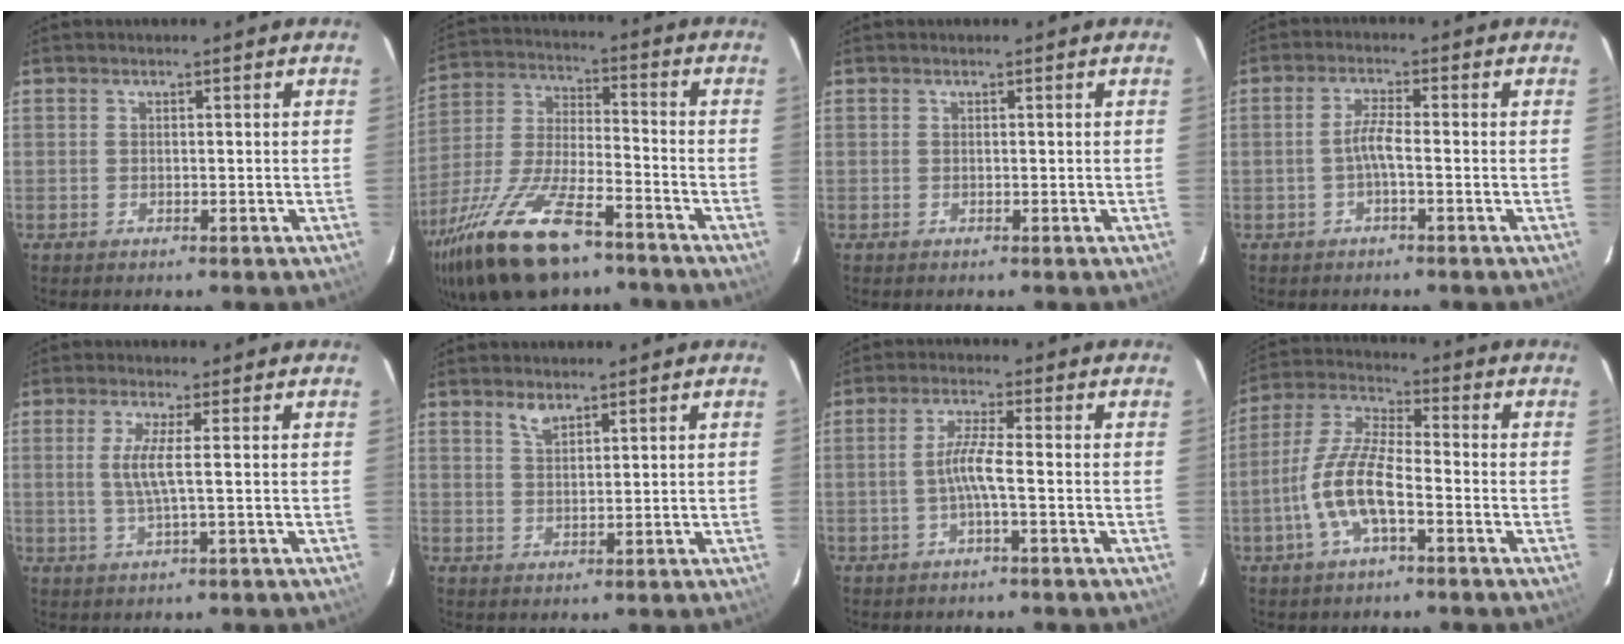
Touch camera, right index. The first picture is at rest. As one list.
[{"total": 21.9, "force": [-14.6, 7.6, 14.4], "torque": [-0.303, -0.033, -0.263]}, {"total": 0.0}, {"total": 3.0, "force": [-1.0, 0.1, 2.8], "torque": [-0.060, 0.006, -0.021]}, {"total": 4.2, "force": [0.3, -0.4, 4.2], "torque": [-0.084, -0.004, 0.006]}, {"total": 2.6, "force": [2.0, 0.9, 1.4], "torque": [-0.026, 0.002, 0.037]}, {"total": 4.2, "force": [-1.3, -0.3, 4.0], "torque": [-0.085, 0.005, -0.024]}, {"total": 10.6, "force": [-3.9, 3.1, 9.4], "torque": [-0.205, 0.004, -0.076]}]